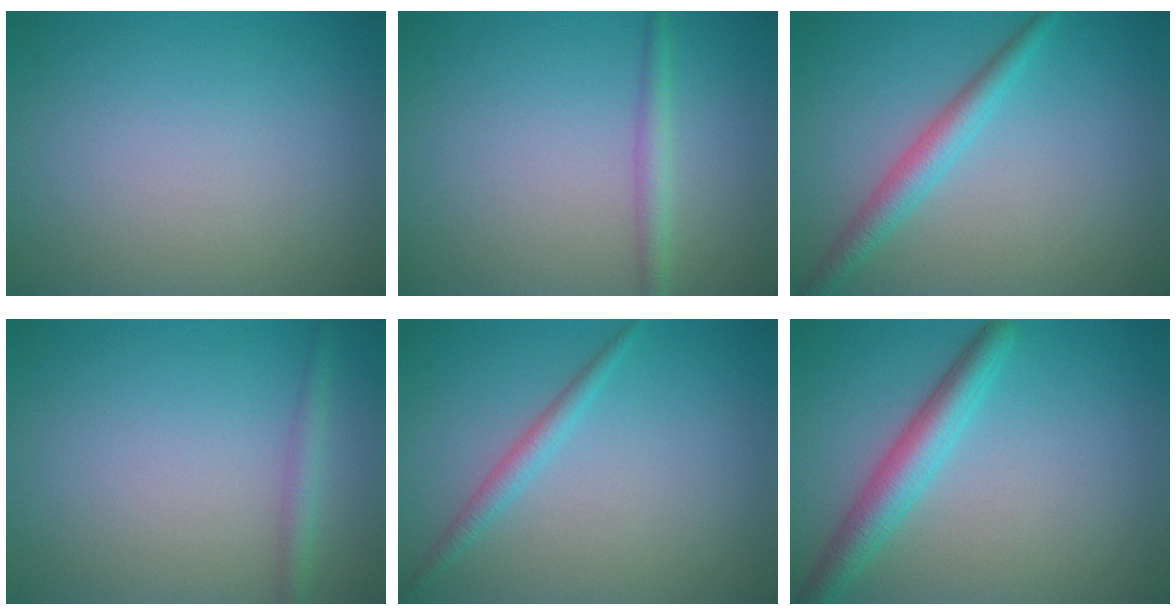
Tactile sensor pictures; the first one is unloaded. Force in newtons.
{"total": 1.8, "press": 1.8, "slide": 0.0}
{"total": 2.8, "press": 2.8, "slide": 0.1}
{"total": 1.6, "press": 1.6, "slide": 0.0}
{"total": 1.7, "press": 1.7, "slide": 0.1}
{"total": 3.9, "press": 3.9, "slide": 0.1}